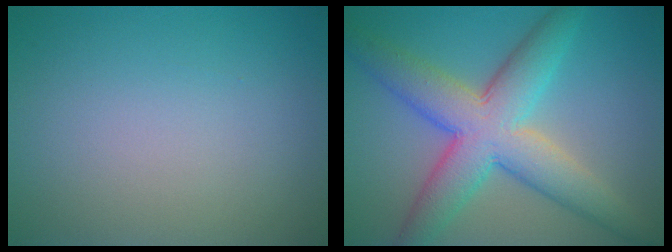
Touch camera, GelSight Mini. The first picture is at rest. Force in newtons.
{"total": 8.5, "press": 8.5, "slide": 0.4}